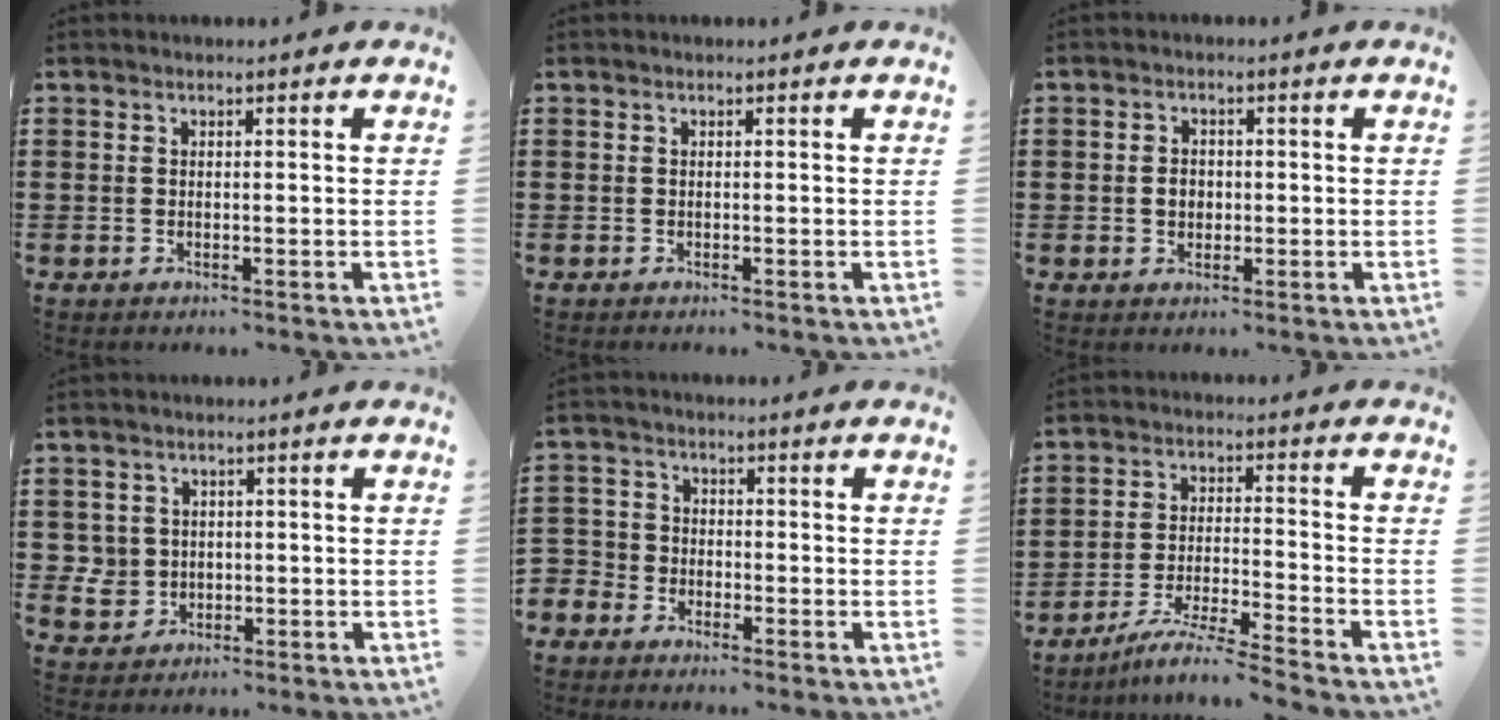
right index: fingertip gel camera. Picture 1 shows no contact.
{"total": 0.0}
{"total": 2.3, "force": [-0.3, 1.9, 1.3], "torque": [-0.029, 0.006, -0.007]}
{"total": 3.1, "force": [0.0, 3.0, 0.8], "torque": [-0.037, 0.004, -0.005]}
{"total": 3.1, "force": [-2.6, 1.7, -0.2], "torque": [-0.017, 0.000, -0.062]}
{"total": 6.1, "force": [-5.5, -0.6, 2.5], "torque": [-0.055, -0.016, -0.107]}